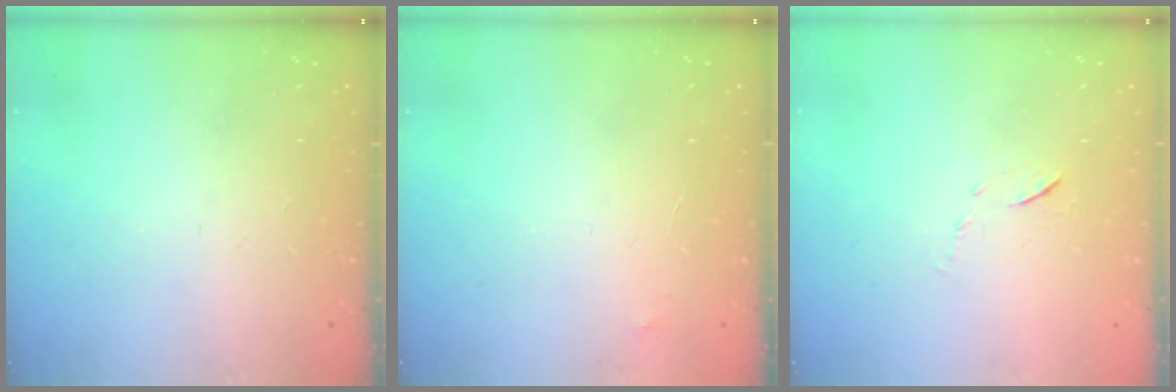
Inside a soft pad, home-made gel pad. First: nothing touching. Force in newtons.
{"total": 4.0, "press": 4.0, "slide": 0.2}
{"total": 5.3, "press": 5.2, "slide": 0.4}